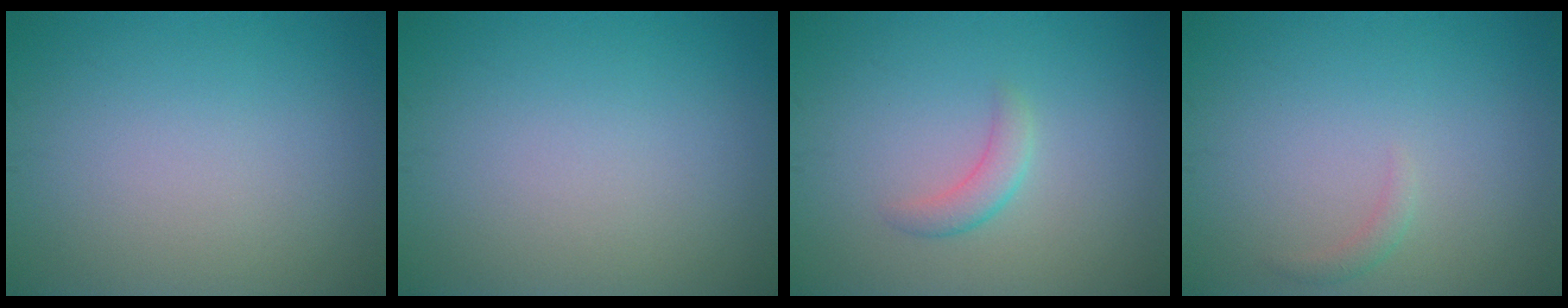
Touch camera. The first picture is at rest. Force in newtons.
{"total": 0.0}
{"total": 1.8, "press": 1.8, "slide": 0.1}
{"total": 0.8, "press": 0.8, "slide": 0.1}